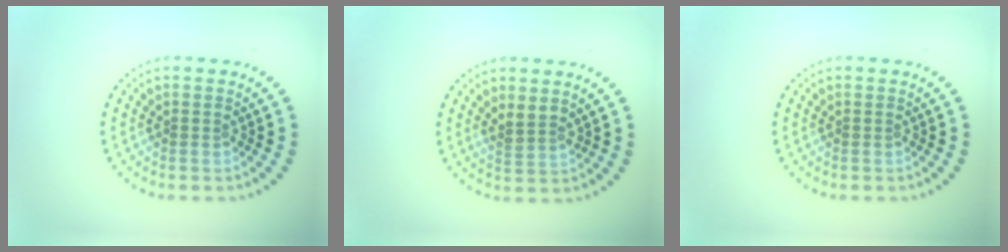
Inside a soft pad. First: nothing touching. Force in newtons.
{"total": 1.5, "press": 1.3, "slide": 0.8}
{"total": 0.0}